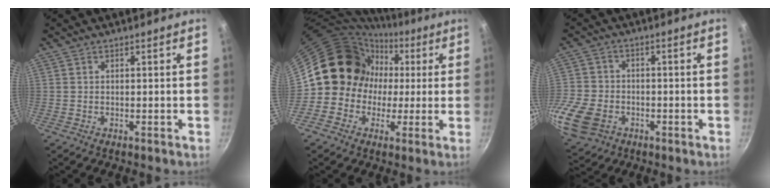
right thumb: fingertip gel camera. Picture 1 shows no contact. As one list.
[{"total": 12.6, "force": [0.6, 12.0, 3.8], "torque": [0.001, 0.027, -0.008]}, {"total": 14.6, "force": [-4.8, 11.2, 8.1], "torque": [-0.179, 0.018, -0.087]}]